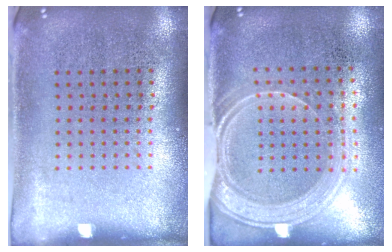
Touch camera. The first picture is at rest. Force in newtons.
{"total": 1.8, "press": 1.5, "slide": 0.9}